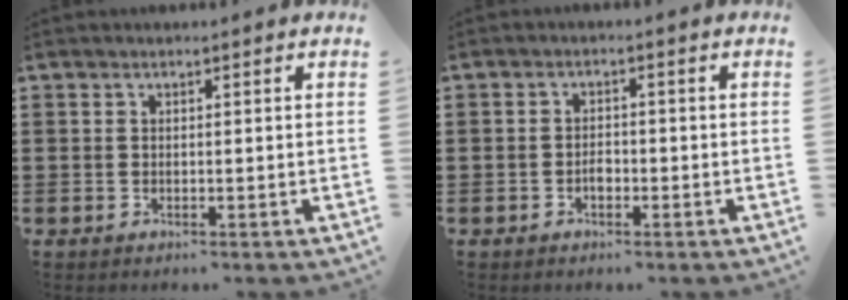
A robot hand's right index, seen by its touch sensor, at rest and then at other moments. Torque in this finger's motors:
{"motor_torque": [1.10, 1.04, 0.02, -0.02]}